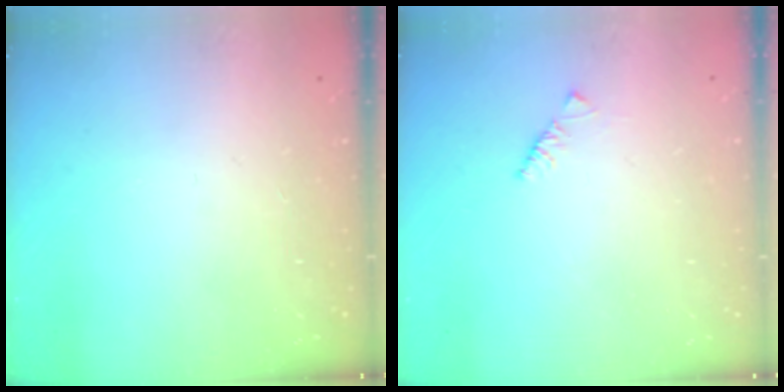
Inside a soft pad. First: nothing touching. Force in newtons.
{"total": 1.8, "press": 1.7, "slide": 0.6}